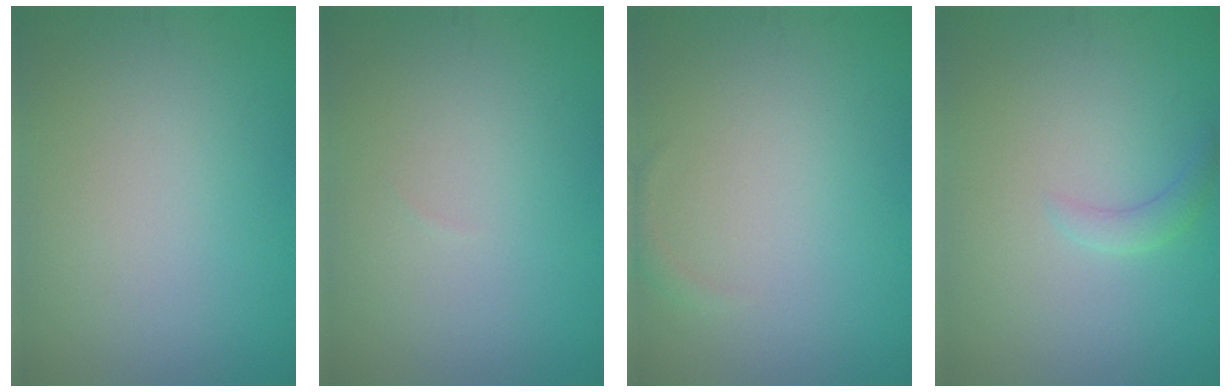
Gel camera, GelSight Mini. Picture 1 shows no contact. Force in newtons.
{"total": 0.0}
{"total": 0.7, "press": 0.7, "slide": 0.1}
{"total": 1.3, "press": 1.3, "slide": 0.1}